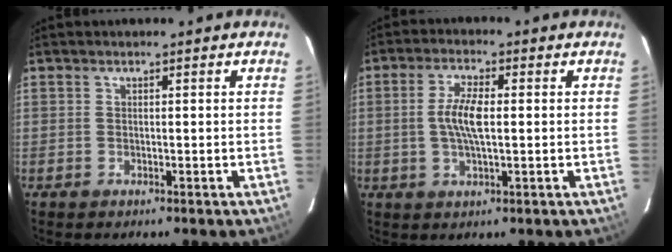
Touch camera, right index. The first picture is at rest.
{"total": 6.1, "force": [0.1, 1.9, 5.8], "torque": [-0.114, 0.005, 0.002]}